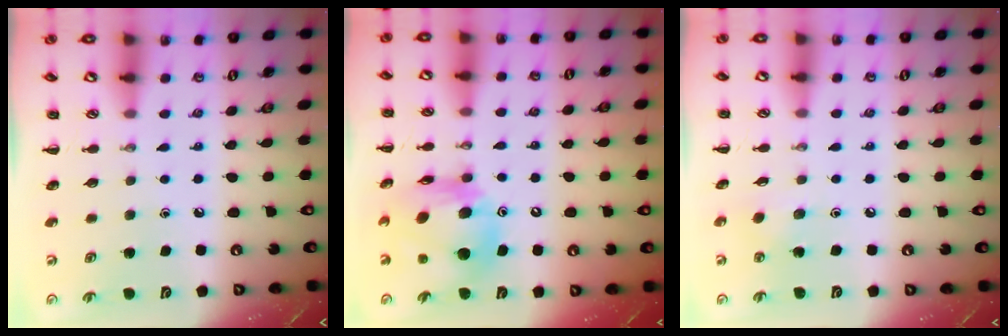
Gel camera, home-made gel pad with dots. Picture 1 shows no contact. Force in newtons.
{"total": 13.2, "press": 12.7, "slide": 3.8}
{"total": 2.4, "press": 2.2, "slide": 0.9}